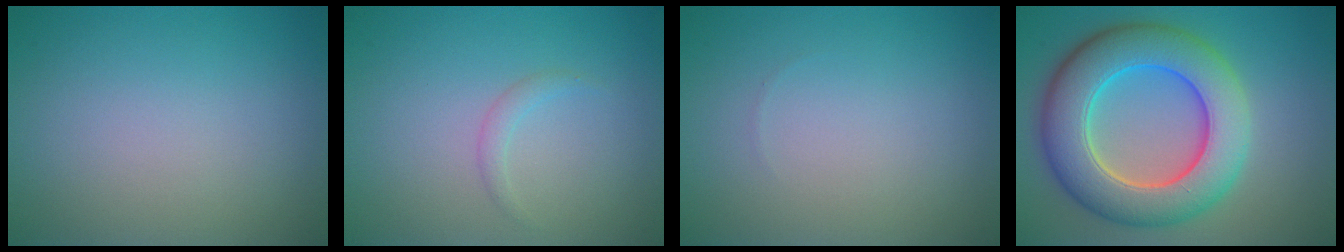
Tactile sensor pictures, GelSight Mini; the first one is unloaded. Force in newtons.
{"total": 0.9, "press": 0.9, "slide": 0.1}
{"total": 0.0}
{"total": 10.1, "press": 10.1, "slide": 0.8}